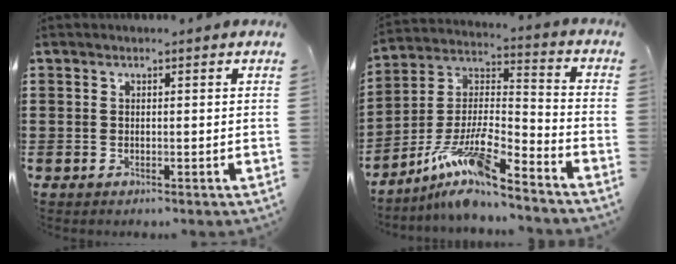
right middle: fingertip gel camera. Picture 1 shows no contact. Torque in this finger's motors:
{"motor_torque": [2.14, 0.00, 0.77, 0.21]}